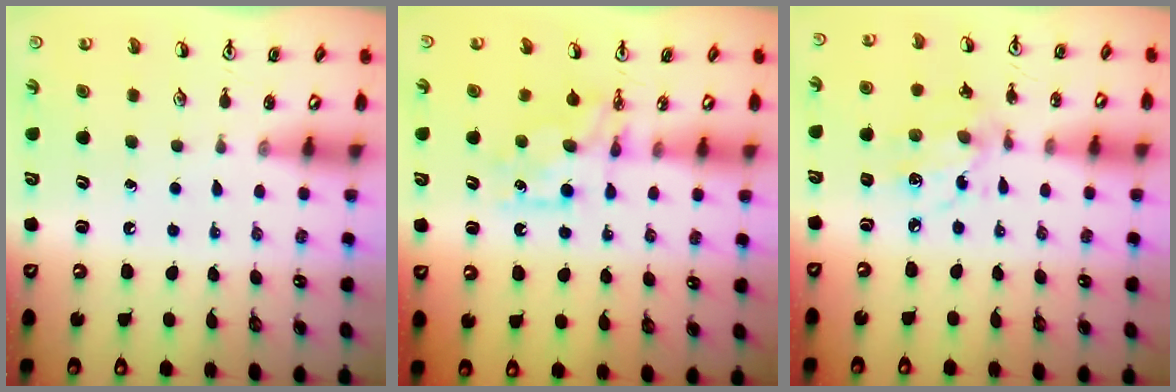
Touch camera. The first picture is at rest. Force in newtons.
{"total": 7.7, "press": 7.7, "slide": 0.7}
{"total": 7.9, "press": 7.9, "slide": 0.6}